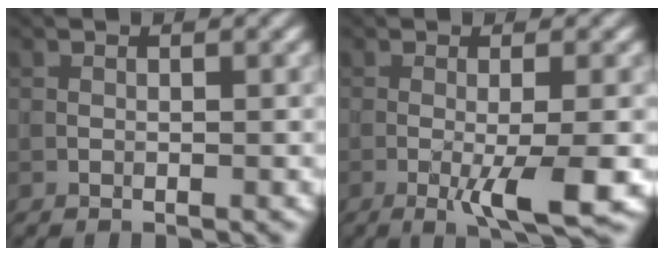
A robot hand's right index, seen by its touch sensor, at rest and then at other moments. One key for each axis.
{"total": 4.9, "fx": -1.4, "fy": 0.4, "fz": 4.6, "tx": -0.080, "ty": -0.009, "tz": -0.023}